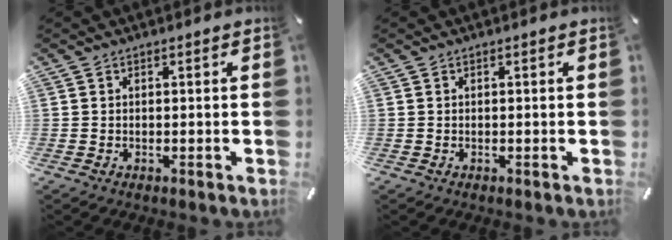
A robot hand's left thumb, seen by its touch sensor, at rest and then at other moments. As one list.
[{"total": 0.0}]